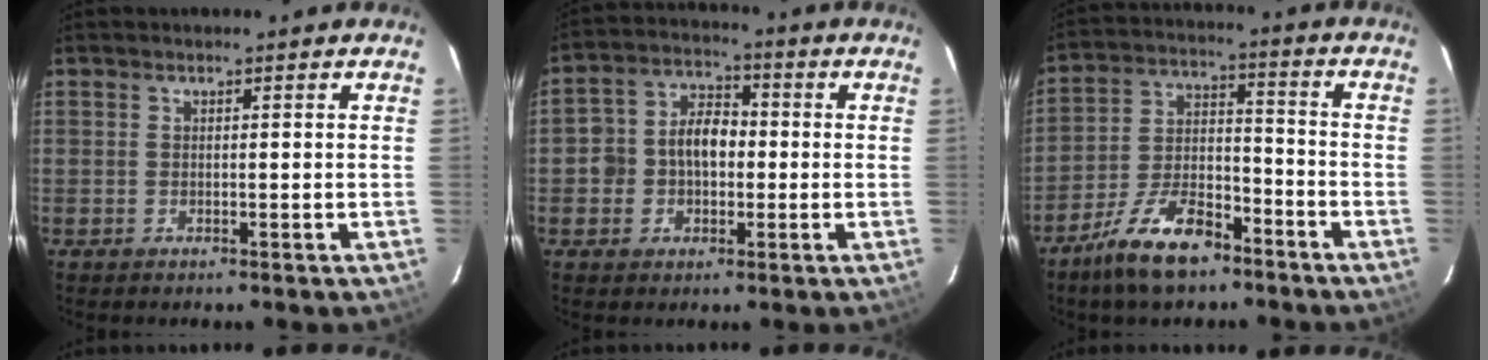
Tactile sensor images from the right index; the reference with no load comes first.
{"total": 7.5, "force": [-0.9, 5.9, 4.5], "torque": [-0.084, 0.027, -0.014]}
{"total": 13.0, "force": [-9.3, 5.0, 7.5], "torque": [-0.152, 0.005, -0.165]}